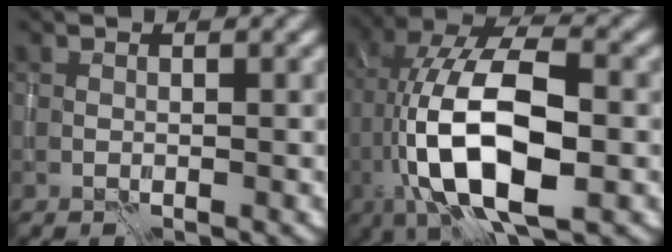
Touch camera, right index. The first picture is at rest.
{"total": 13.5, "force": [-1.9, 5.7, 12.1], "torque": [-0.224, 0.014, -0.040]}